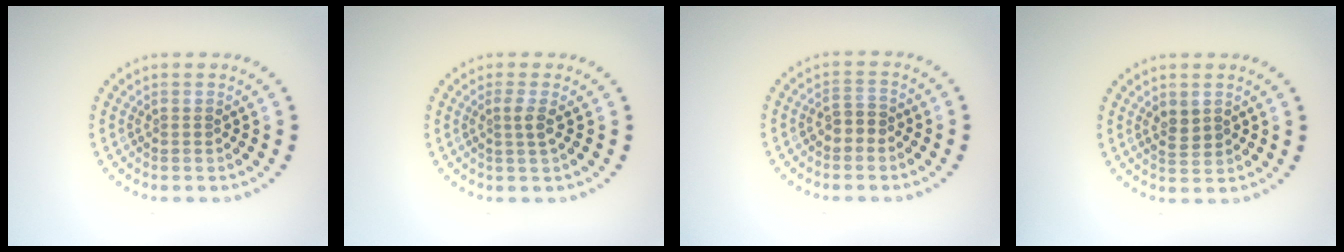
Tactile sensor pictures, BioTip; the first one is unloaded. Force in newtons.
{"total": 1.5, "press": 1.1, "slide": 1.0}
{"total": 1.6, "press": 1.5, "slide": 0.5}
{"total": 1.7, "press": 1.6, "slide": 0.5}